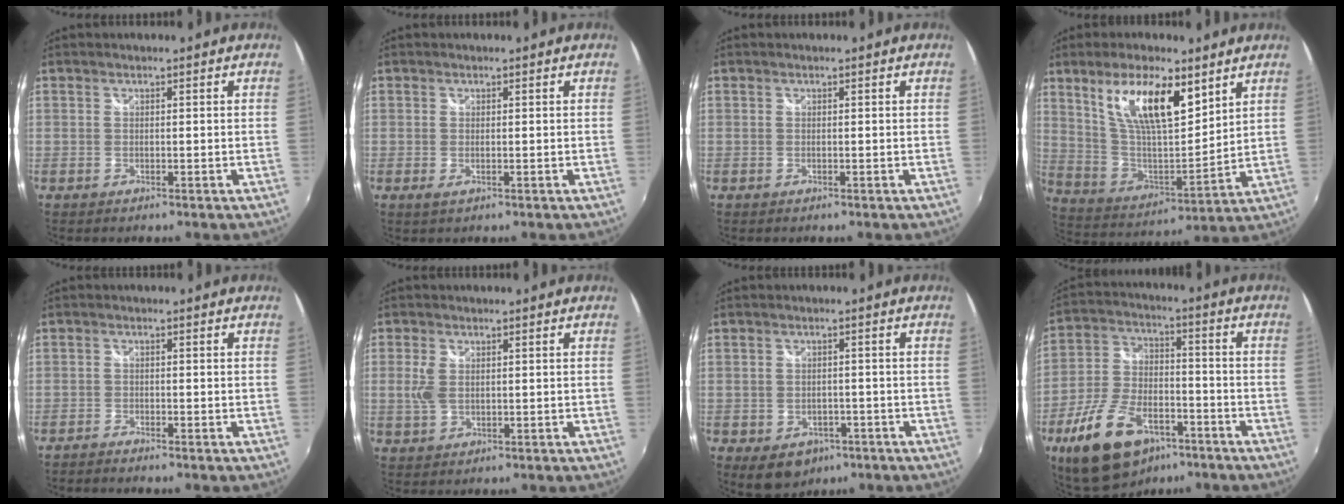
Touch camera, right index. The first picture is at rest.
{"total": 1.1, "force": [-0.2, 0.3, 1.0], "torque": [-0.019, -0.003, -0.003]}
{"total": 0.0}
{"total": 16.5, "force": [9.3, 5.6, 12.4], "torque": [-0.224, 0.001, 0.179]}
{"total": 1.6, "force": [-1.5, -0.1, 0.3], "torque": [-0.016, -0.008, -0.033]}
{"total": 3.4, "force": [0.5, 2.0, 2.7], "torque": [-0.059, 0.001, 0.010]}
{"total": 7.0, "force": [-3.6, 5.2, 3.1], "torque": [-0.063, -0.009, -0.038]}
{"total": 17.5, "force": [-10.4, 9.1, 10.8], "torque": [-0.229, -0.011, -0.179]}